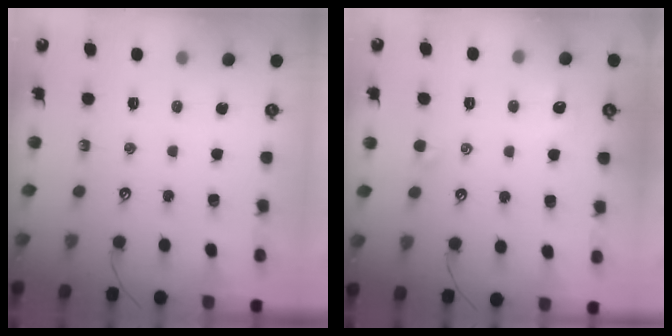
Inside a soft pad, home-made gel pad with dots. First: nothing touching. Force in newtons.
{"total": 1.0, "press": 0.8, "slide": 0.7}